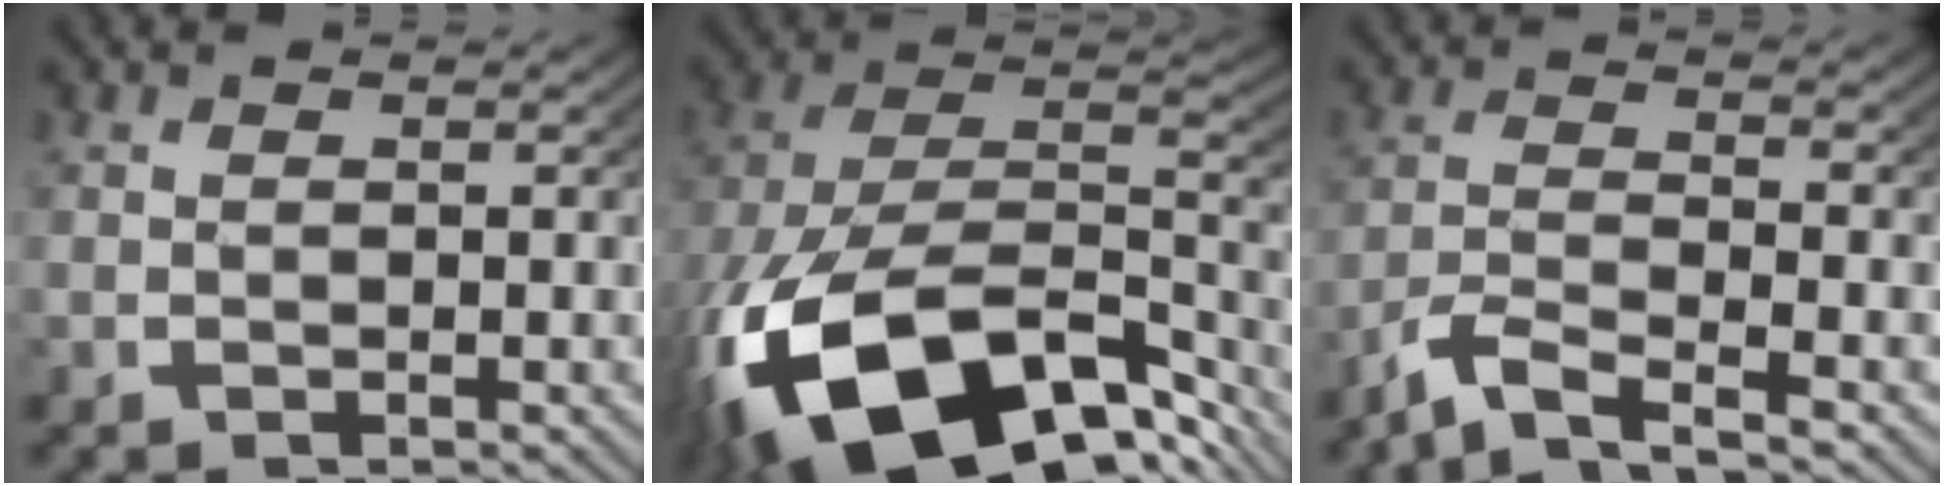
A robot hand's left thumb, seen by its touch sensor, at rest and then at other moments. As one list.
[{"total": 20.0, "force": [-7.3, 12.1, 14.2], "torque": [-0.285, -0.075, -0.076]}, {"total": 6.7, "force": [-4.3, 3.2, 4.0], "torque": [-0.091, -0.015, -0.069]}]